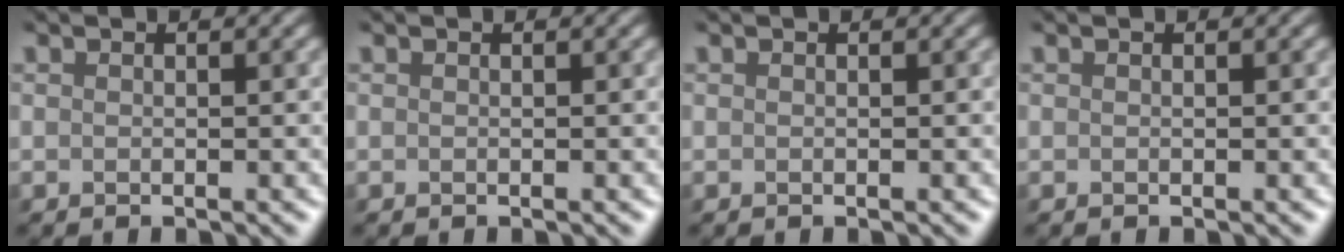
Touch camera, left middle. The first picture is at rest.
{"total": 0.0}
{"total": 0.0}
{"total": 0.0}